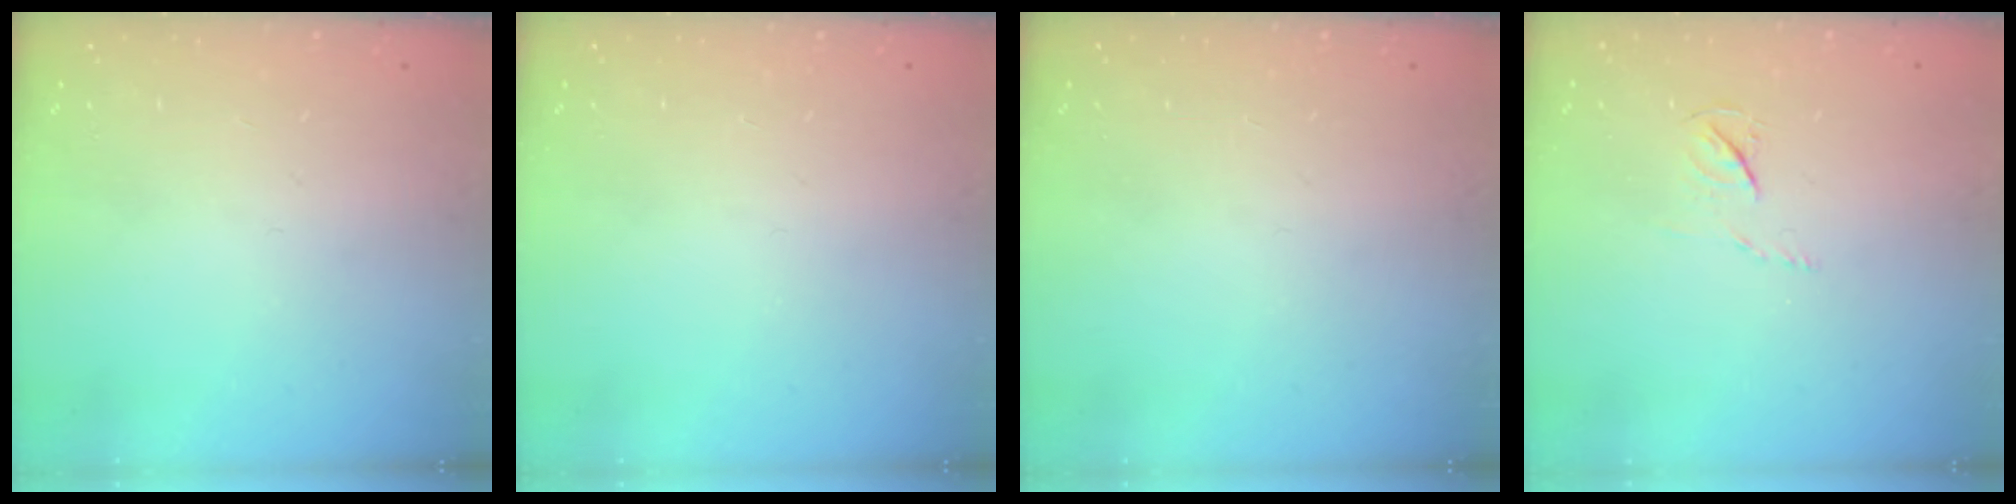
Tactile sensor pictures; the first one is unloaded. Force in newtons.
{"total": 0.0}
{"total": 0.0}
{"total": 3.8, "press": 3.8, "slide": 0.5}